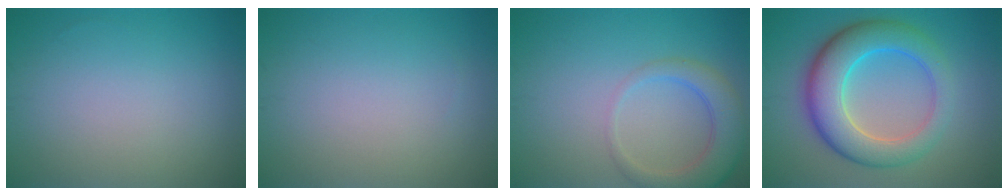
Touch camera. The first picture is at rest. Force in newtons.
{"total": 0.0}
{"total": 4.4, "press": 4.3, "slide": 0.6}
{"total": 8.1, "press": 8.1, "slide": 0.3}